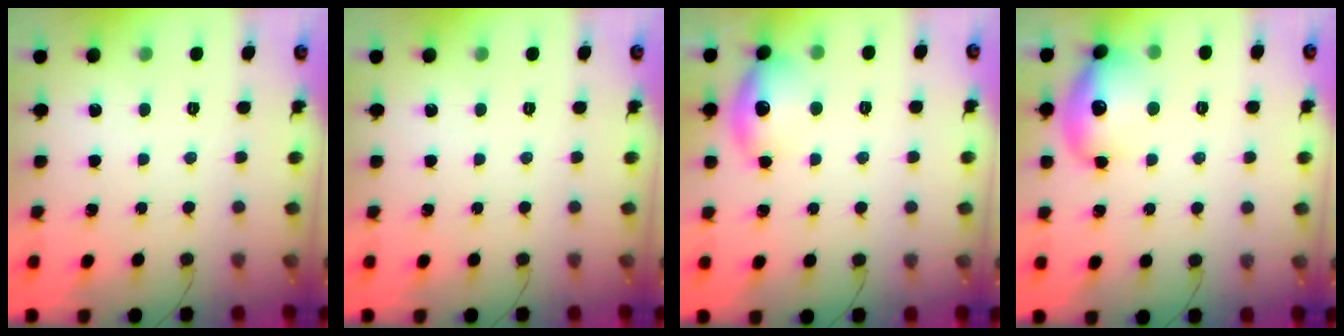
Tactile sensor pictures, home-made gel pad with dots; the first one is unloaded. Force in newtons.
{"total": 0.0}
{"total": 10.7, "press": 10.6, "slide": 1.2}
{"total": 13.4, "press": 13.4, "slide": 0.8}